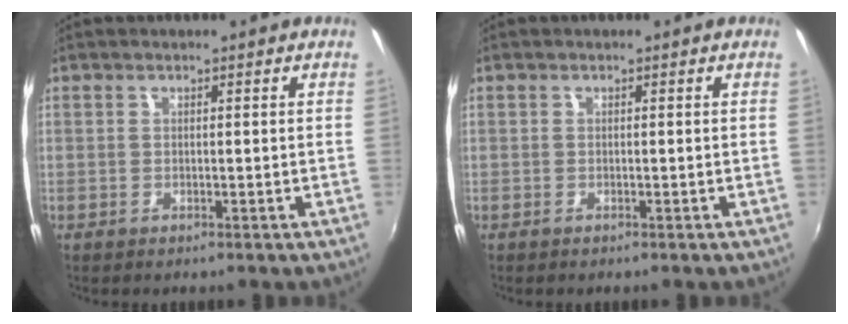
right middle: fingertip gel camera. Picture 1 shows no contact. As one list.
[{"total": 0.0}]